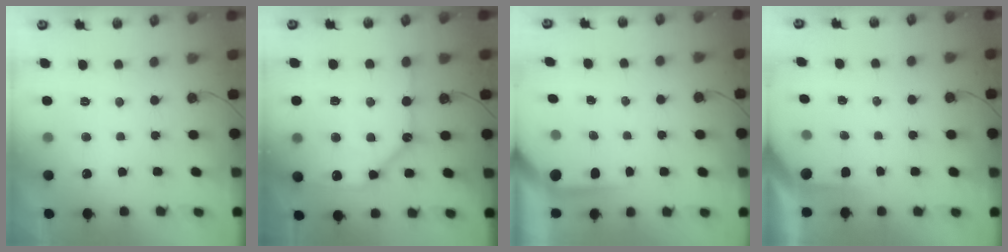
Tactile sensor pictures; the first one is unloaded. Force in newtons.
{"total": 14.9, "press": 14.8, "slide": 1.8}
{"total": 3.8, "press": 3.7, "slide": 0.4}
{"total": 1.5, "press": 1.5, "slide": 0.1}